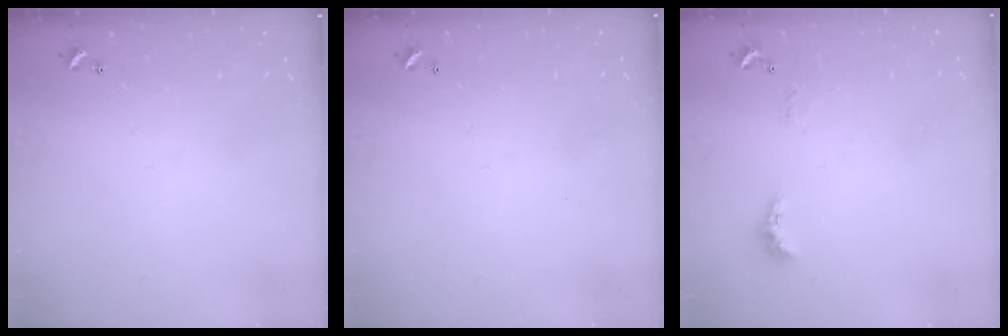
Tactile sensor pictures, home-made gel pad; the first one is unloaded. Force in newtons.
{"total": 2.9, "press": 2.9, "slide": 0.1}
{"total": 2.3, "press": 2.2, "slide": 0.7}